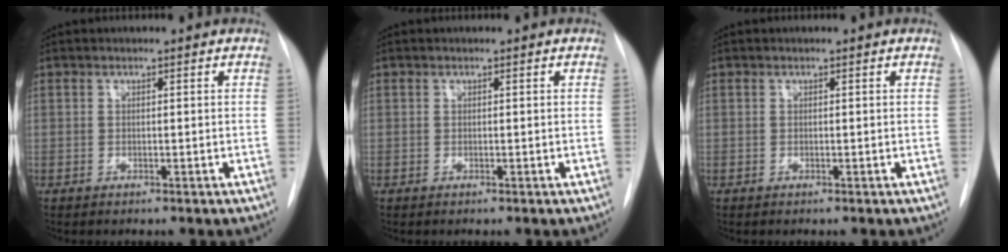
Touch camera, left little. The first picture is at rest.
{"total": 0.0}
{"total": 0.0}